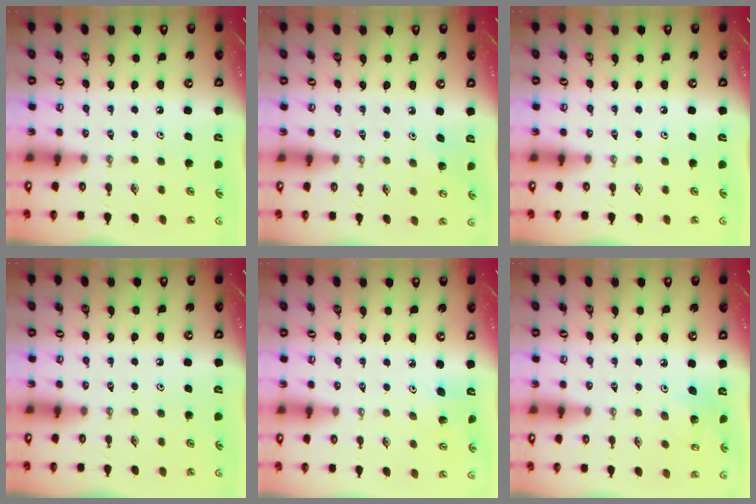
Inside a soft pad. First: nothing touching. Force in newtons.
{"total": 4.6, "press": 4.5, "slide": 1.1}
{"total": 0.0}
{"total": 0.0}
{"total": 3.3, "press": 3.0, "slide": 1.4}
{"total": 4.1, "press": 3.9, "slide": 1.2}